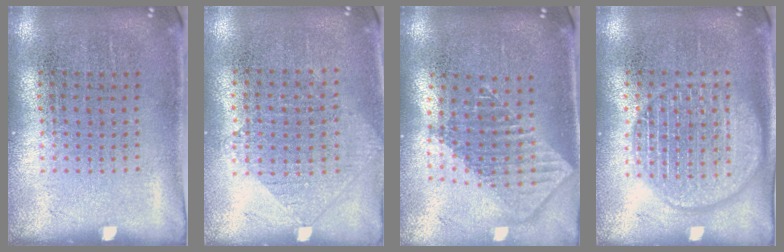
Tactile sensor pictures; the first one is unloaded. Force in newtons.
{"total": 0.9, "press": 0.9, "slide": 0.3}
{"total": 1.9, "press": 1.5, "slide": 1.2}
{"total": 2.8, "press": 2.8, "slide": 0.4}